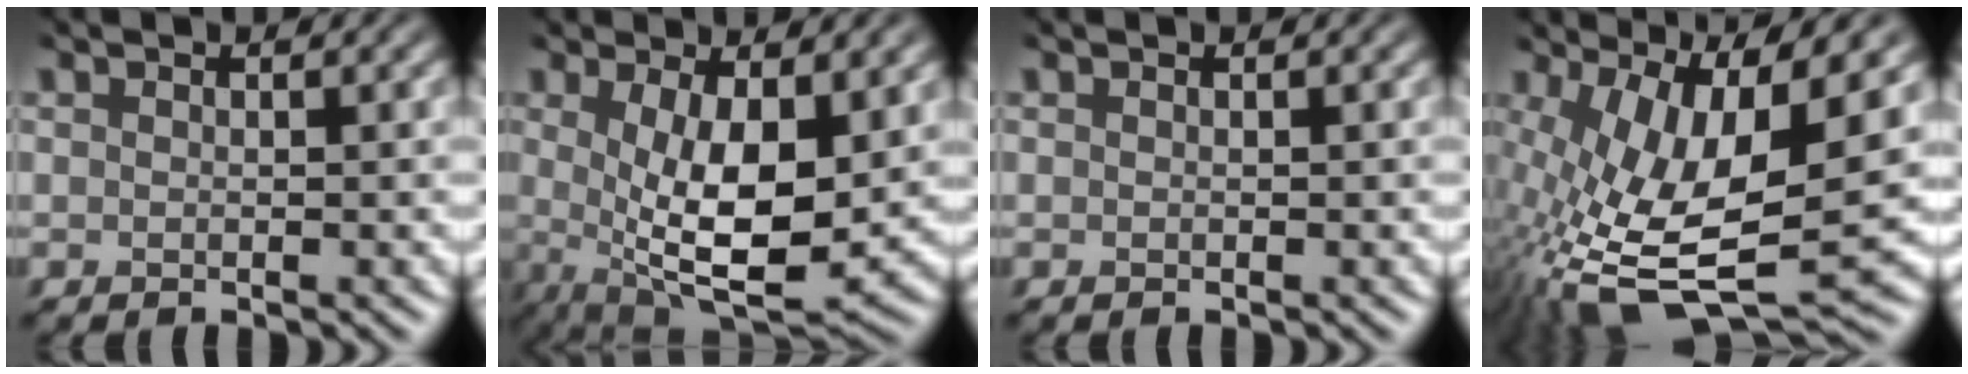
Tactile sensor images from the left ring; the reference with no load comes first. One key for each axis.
{"total": 10.0, "fx": -0.1, "fy": 4.0, "fz": 9.2, "tx": -0.167, "ty": -0.026, "tz": 0.001}
{"total": 0.0}
{"total": 14.7, "fx": -0.9, "fy": 4.9, "fz": 13.8, "tx": -0.281, "ty": -0.013, "tz": 0.006}